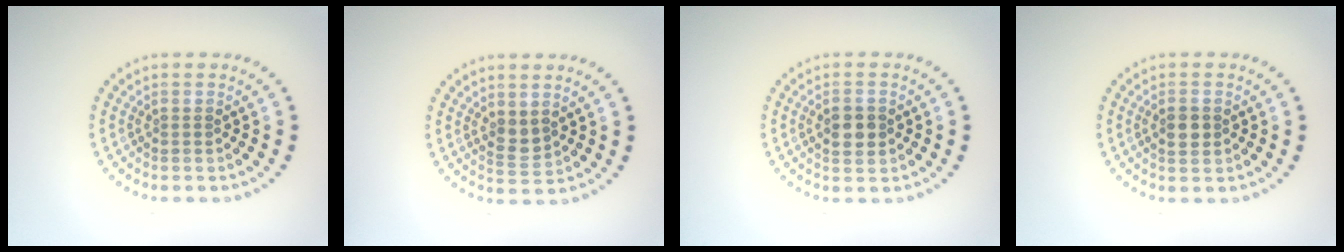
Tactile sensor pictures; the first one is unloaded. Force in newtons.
{"total": 1.7, "press": 1.6, "slide": 0.7}
{"total": 2.9, "press": 2.9, "slide": 0.1}
{"total": 1.9, "press": 1.9, "slide": 0.2}